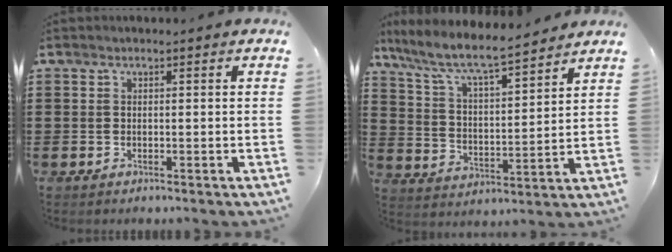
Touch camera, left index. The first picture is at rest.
{"total": 7.5, "force": [6.5, 0.6, 3.8], "torque": [-0.101, -0.039, 0.106]}